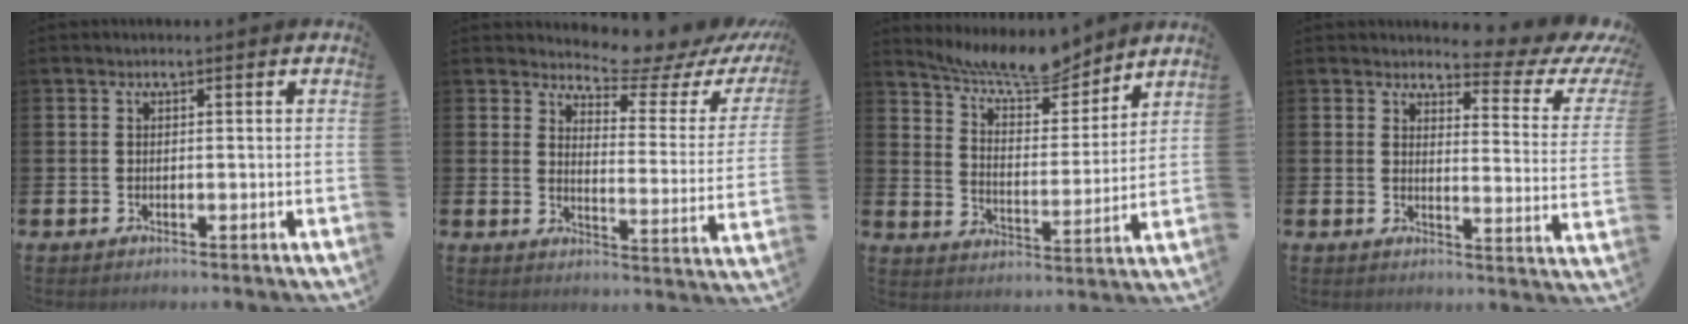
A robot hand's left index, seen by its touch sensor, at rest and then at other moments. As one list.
[{"total": 6.3, "force": [6.0, 1.3, 1.2], "torque": [-0.032, -0.058, 0.097]}, {"total": 9.5, "force": [9.0, 1.5, 2.6], "torque": [-0.067, -0.064, 0.160]}, {"total": 3.4, "force": [2.7, 1.4, 1.4], "torque": [-0.013, -0.036, 0.030]}]